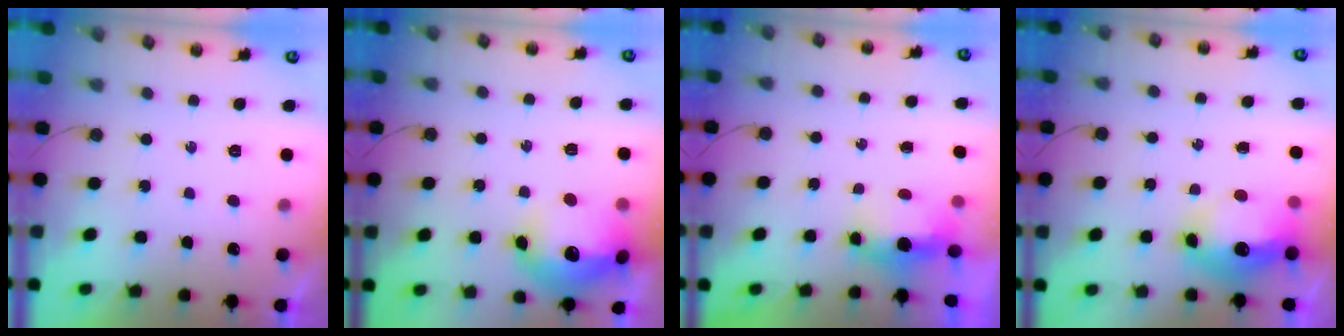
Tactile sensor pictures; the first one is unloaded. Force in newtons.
{"total": 18.4, "press": 18.4, "slide": 1.4}
{"total": 14.2, "press": 7.1, "slide": 12.4}
{"total": 14.3, "press": 14.2, "slide": 1.3}